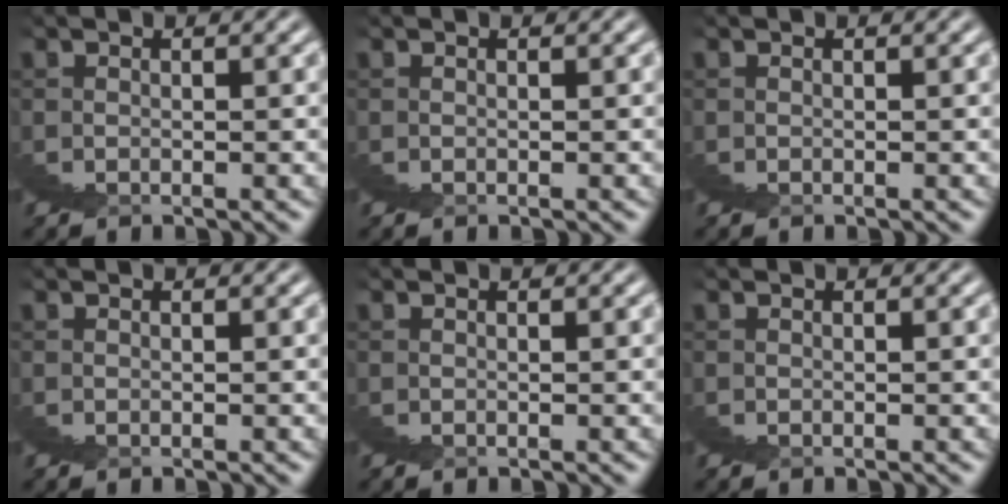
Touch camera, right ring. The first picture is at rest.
{"total": 0.0}
{"total": 0.0}
{"total": 0.0}
{"total": 0.0}
{"total": 0.0}